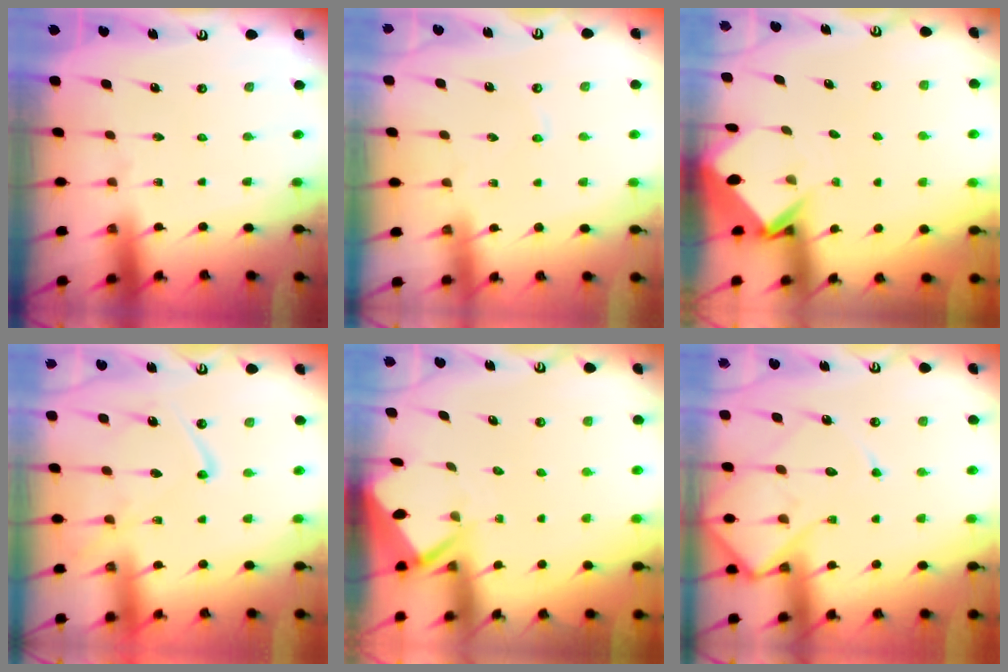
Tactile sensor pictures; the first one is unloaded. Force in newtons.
{"total": 1.7, "press": 1.7, "slide": 0.3}
{"total": 3.9, "press": 3.9, "slide": 0.2}
{"total": 13.1, "press": 13.0, "slide": 1.5}
{"total": 3.4, "press": 3.4, "slide": 0.3}
{"total": 12.6, "press": 12.5, "slide": 1.3}